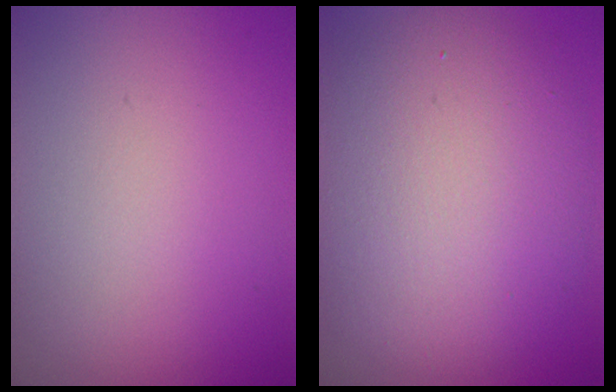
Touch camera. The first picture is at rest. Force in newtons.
{"total": 9.4, "press": 9.4, "slide": 0.2}